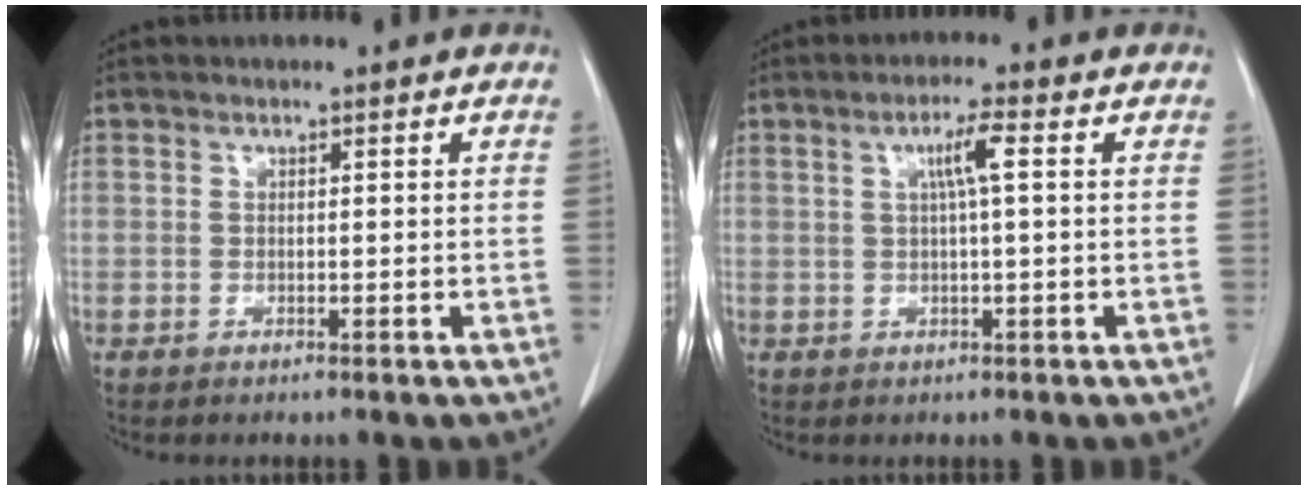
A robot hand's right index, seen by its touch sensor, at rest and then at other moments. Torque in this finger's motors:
{"motor_torque": [0.51, 0.03, 0.13, 0.08]}